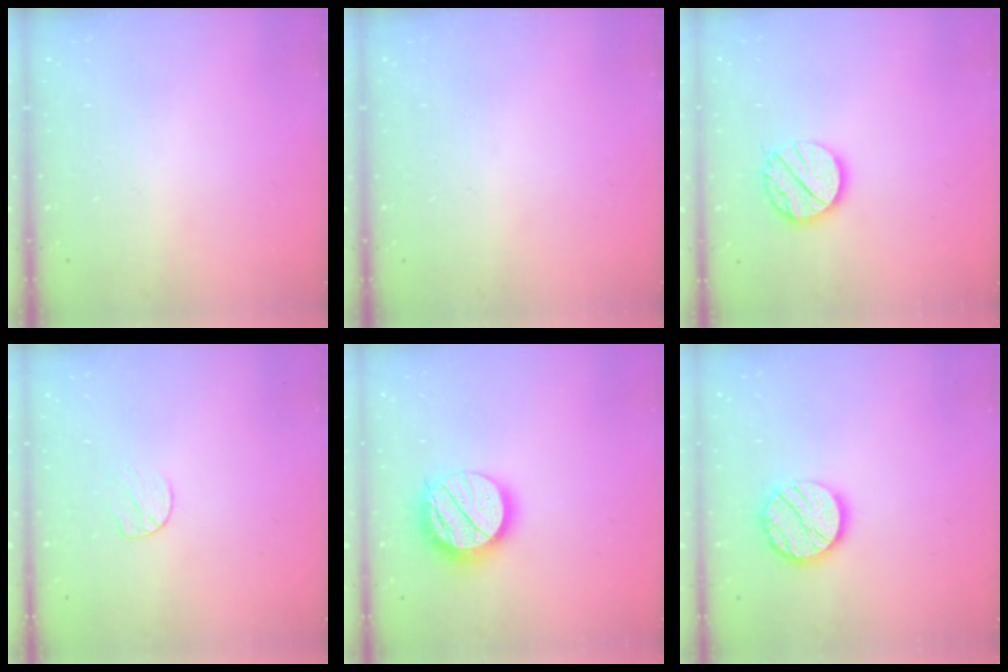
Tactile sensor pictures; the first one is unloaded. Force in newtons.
{"total": 0.0}
{"total": 12.6, "press": 12.6, "slide": 0.8}
{"total": 5.7, "press": 5.6, "slide": 0.6}
{"total": 17.3, "press": 17.2, "slide": 1.4}
{"total": 13.2, "press": 13.2, "slide": 0.6}